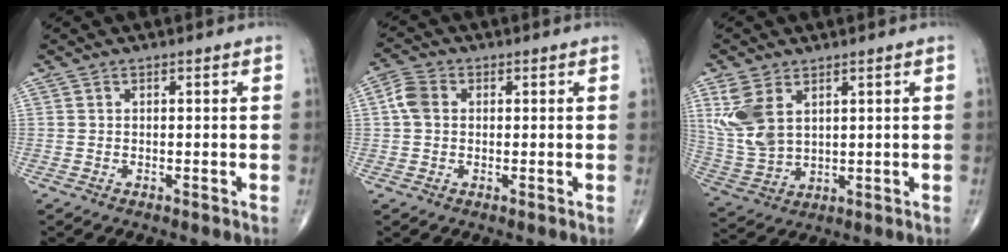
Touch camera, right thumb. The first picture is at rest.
{"total": 4.3, "force": [0.5, 3.3, 2.7], "torque": [-0.056, 0.012, 0.003]}
{"total": 10.0, "force": [3.9, 6.0, 6.9], "torque": [-0.151, -0.010, 0.094]}